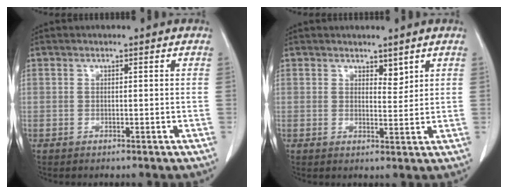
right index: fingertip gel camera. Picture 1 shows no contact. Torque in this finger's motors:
{"motor_torque": [-0.03, 0.11, 0.00, -0.01]}